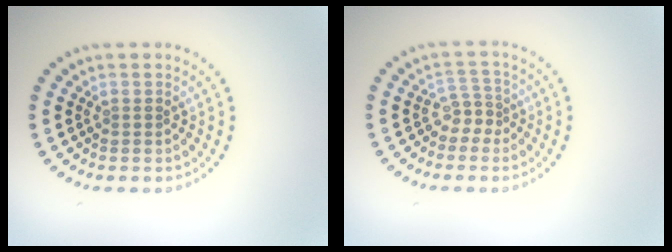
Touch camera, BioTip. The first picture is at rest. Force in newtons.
{"total": 1.8, "press": 1.3, "slide": 1.3}